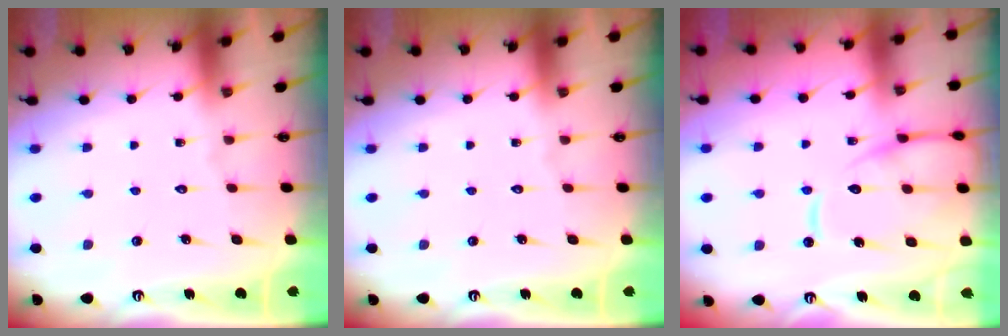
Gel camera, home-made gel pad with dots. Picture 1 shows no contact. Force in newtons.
{"total": 0.0}
{"total": 12.5, "press": 12.5, "slide": 1.2}